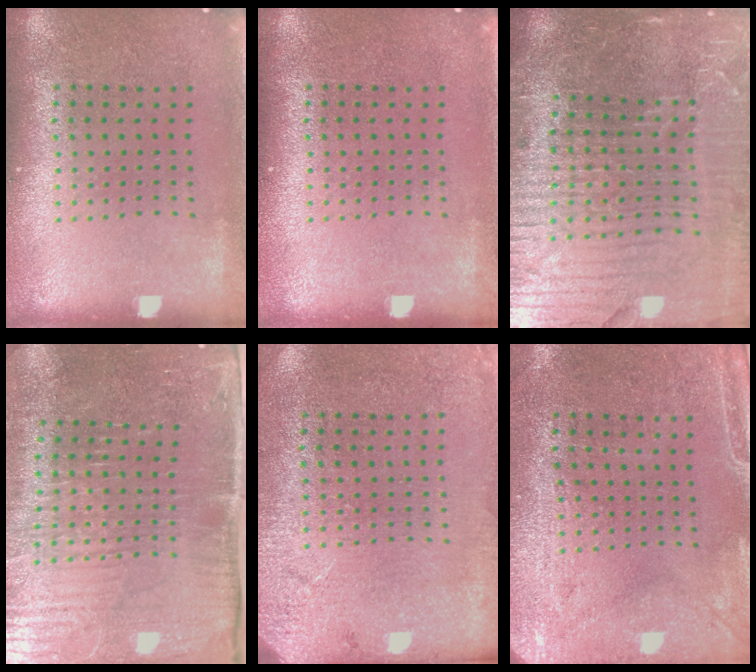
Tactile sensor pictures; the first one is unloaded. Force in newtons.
{"total": 0.0}
{"total": 6.2, "press": 5.5, "slide": 2.9}
{"total": 5.3, "press": 4.5, "slide": 2.7}
{"total": 2.6, "press": 2.3, "slide": 1.0}
{"total": 3.0, "press": 2.4, "slide": 1.7}